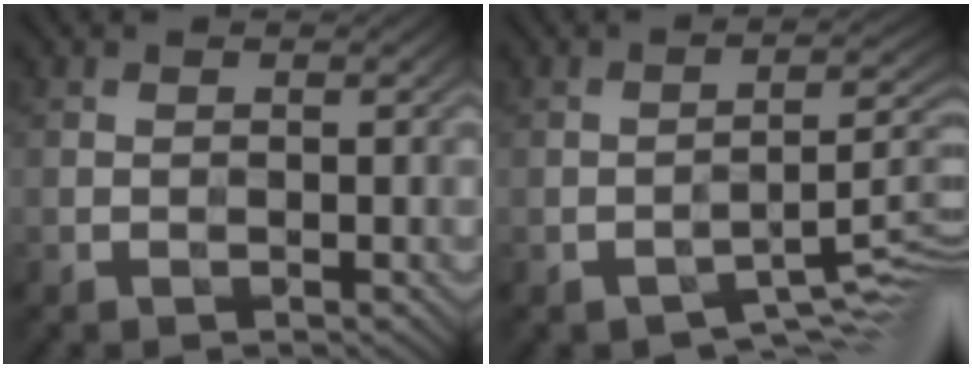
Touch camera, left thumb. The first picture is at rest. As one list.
[{"total": 6.2, "force": [-3.8, 1.8, 4.5], "torque": [-0.061, 0.003, -0.063]}]